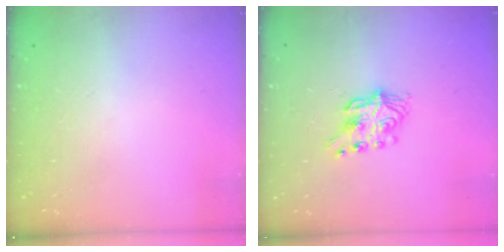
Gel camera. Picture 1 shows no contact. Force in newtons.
{"total": 7.2, "press": 7.2, "slide": 0.4}